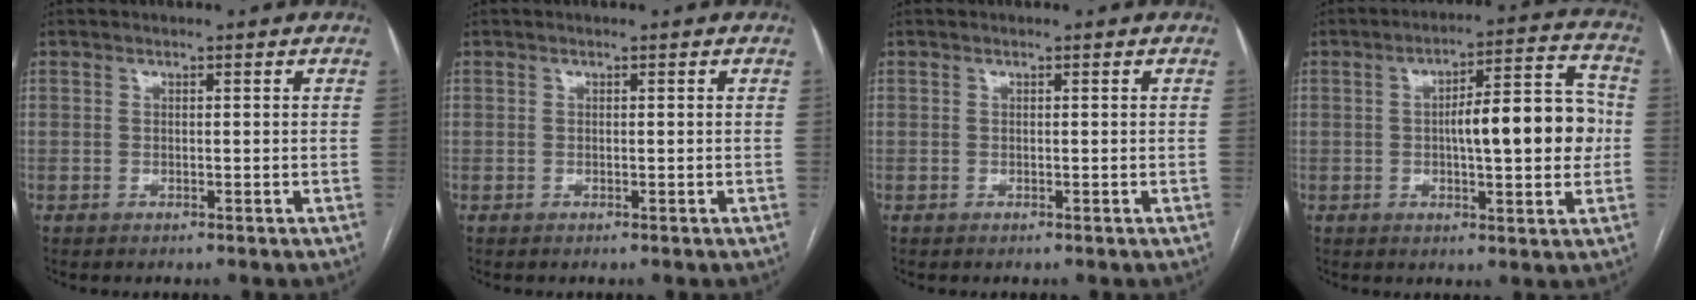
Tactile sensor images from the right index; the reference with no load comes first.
{"total": 0.0}
{"total": 0.0}
{"total": 12.7, "force": [0.0, 3.0, 12.3], "torque": [-0.176, 0.028, 0.002]}